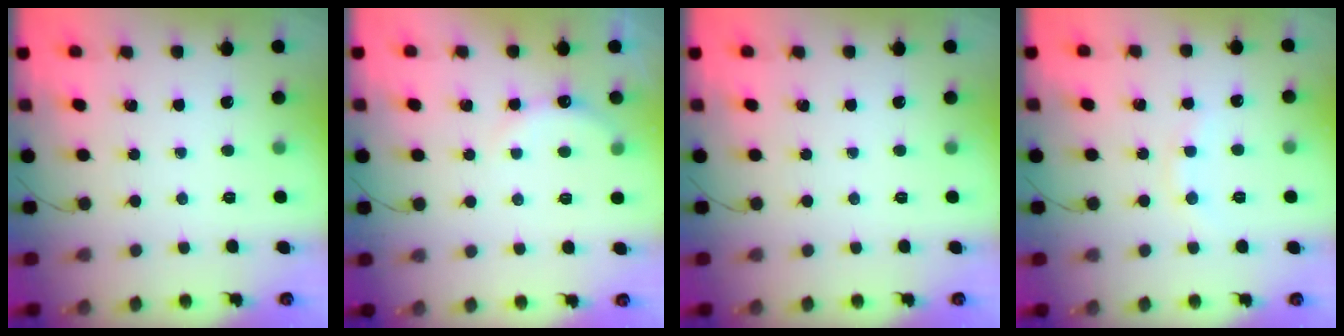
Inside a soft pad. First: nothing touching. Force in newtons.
{"total": 5.2, "press": 5.0, "slide": 1.4}
{"total": 0.0}
{"total": 4.7, "press": 4.5, "slide": 1.4}